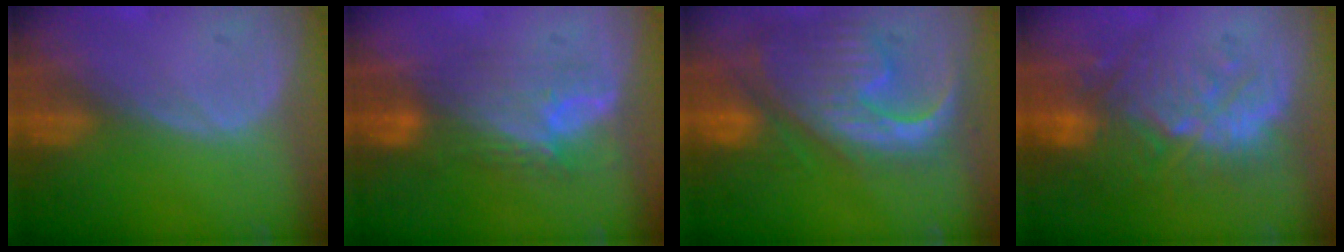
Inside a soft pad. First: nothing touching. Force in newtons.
{"total": 7.4, "press": 7.2, "slide": 1.4}
{"total": 13.0, "press": 11.2, "slide": 6.6}
{"total": 11.1, "press": 9.8, "slide": 5.3}